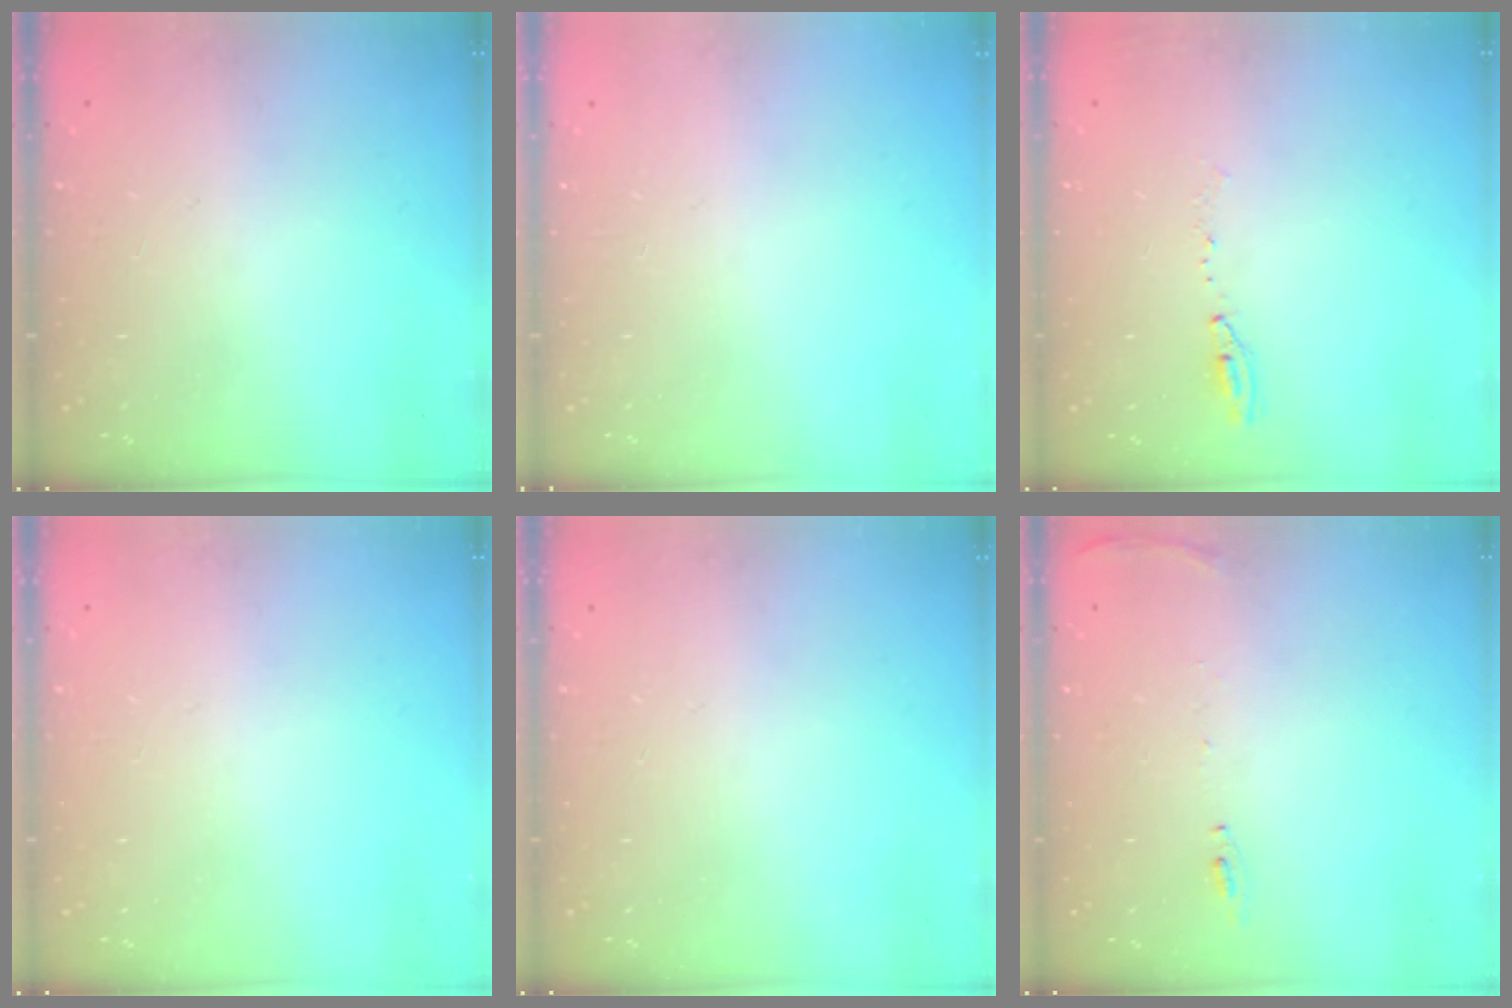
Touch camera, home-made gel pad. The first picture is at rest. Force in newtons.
{"total": 0.0}
{"total": 5.7, "press": 5.7, "slide": 0.7}
{"total": 0.0}
{"total": 13.4, "press": 3.0, "slide": 13.1}
{"total": 6.1, "press": 6.0, "slide": 0.9}